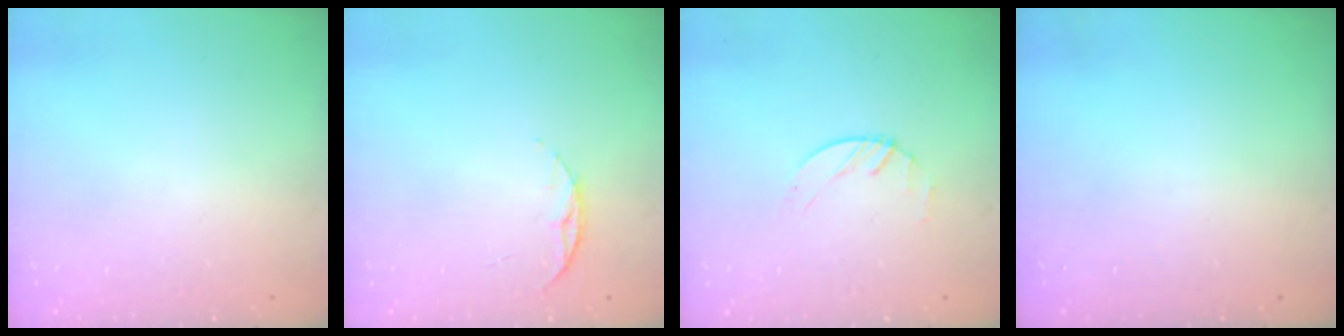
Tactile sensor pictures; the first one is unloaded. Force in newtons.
{"total": 5.5, "press": 5.5, "slide": 0.6}
{"total": 1.2, "press": 1.2, "slide": 0.2}
{"total": 0.0}